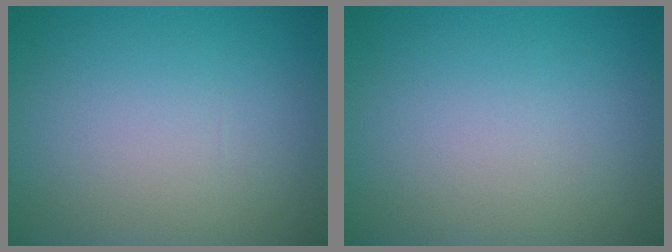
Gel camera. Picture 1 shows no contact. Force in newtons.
{"total": 0.0}